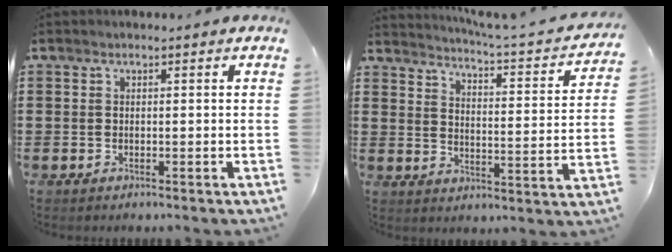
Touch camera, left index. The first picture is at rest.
{"total": 2.8, "force": [2.5, -0.6, 1.1], "torque": [-0.041, -0.030, 0.029]}